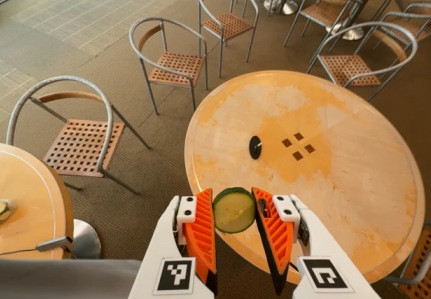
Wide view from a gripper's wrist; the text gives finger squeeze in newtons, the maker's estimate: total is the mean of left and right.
{"total": 9.6, "left": 9.9, "right": 9.4}